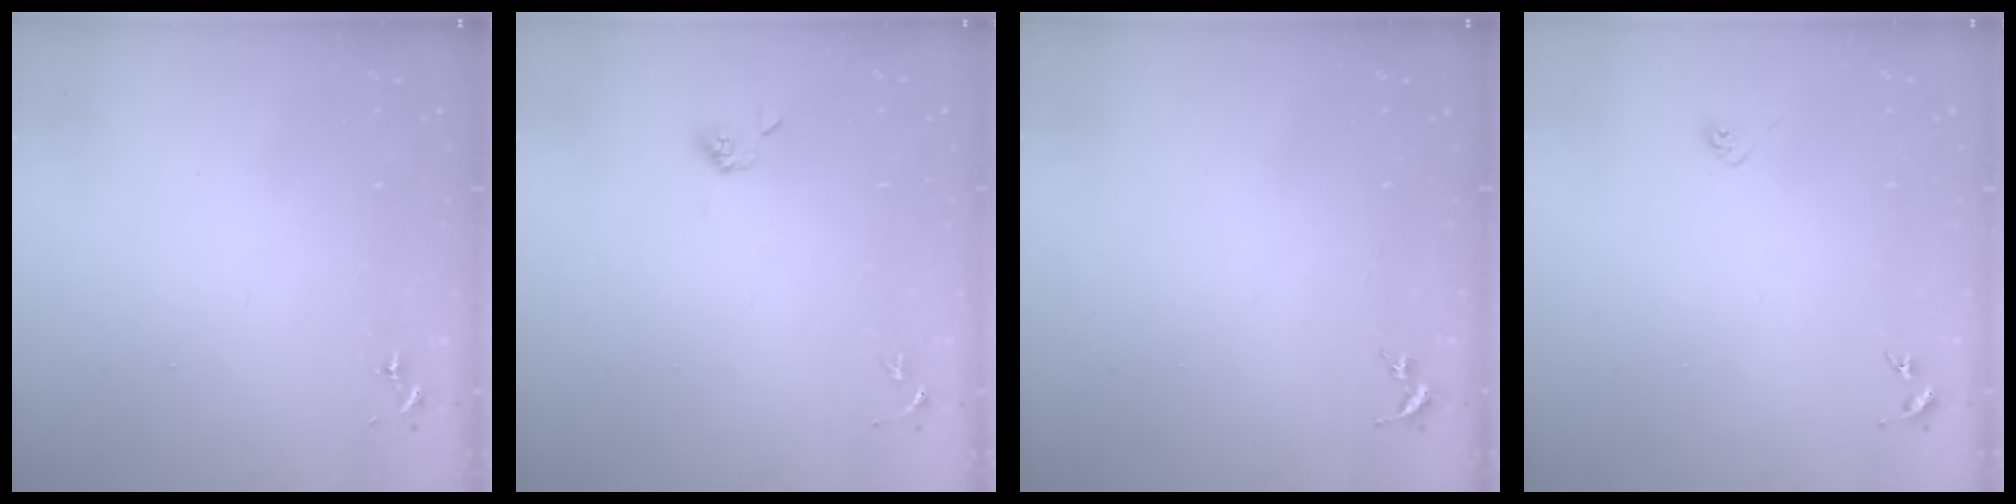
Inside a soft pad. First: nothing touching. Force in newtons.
{"total": 5.0, "press": 4.7, "slide": 1.7}
{"total": 0.0}
{"total": 2.8, "press": 2.6, "slide": 1.1}